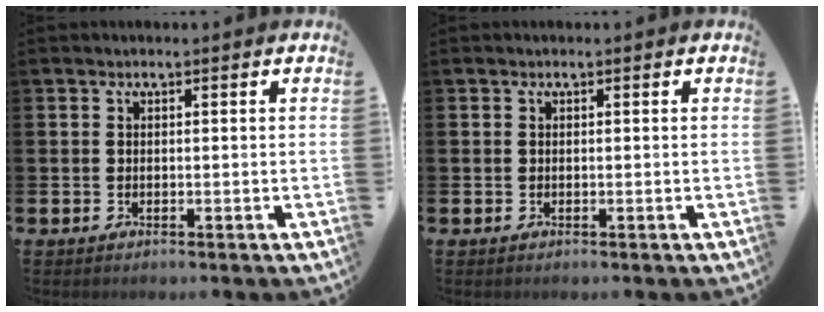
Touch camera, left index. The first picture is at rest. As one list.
[{"total": 0.0}]